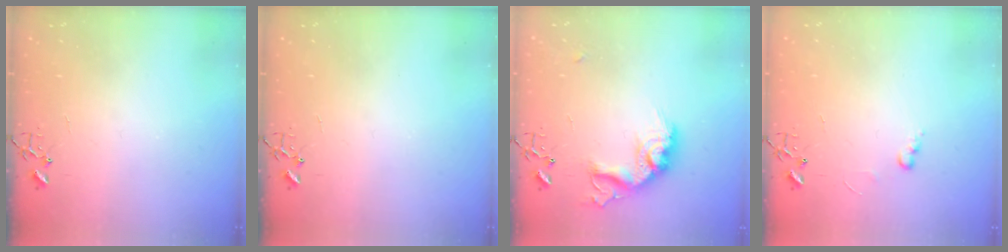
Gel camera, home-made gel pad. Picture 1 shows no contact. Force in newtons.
{"total": 0.0}
{"total": 16.9, "press": 16.9, "slide": 1.2}
{"total": 5.6, "press": 5.6, "slide": 0.7}